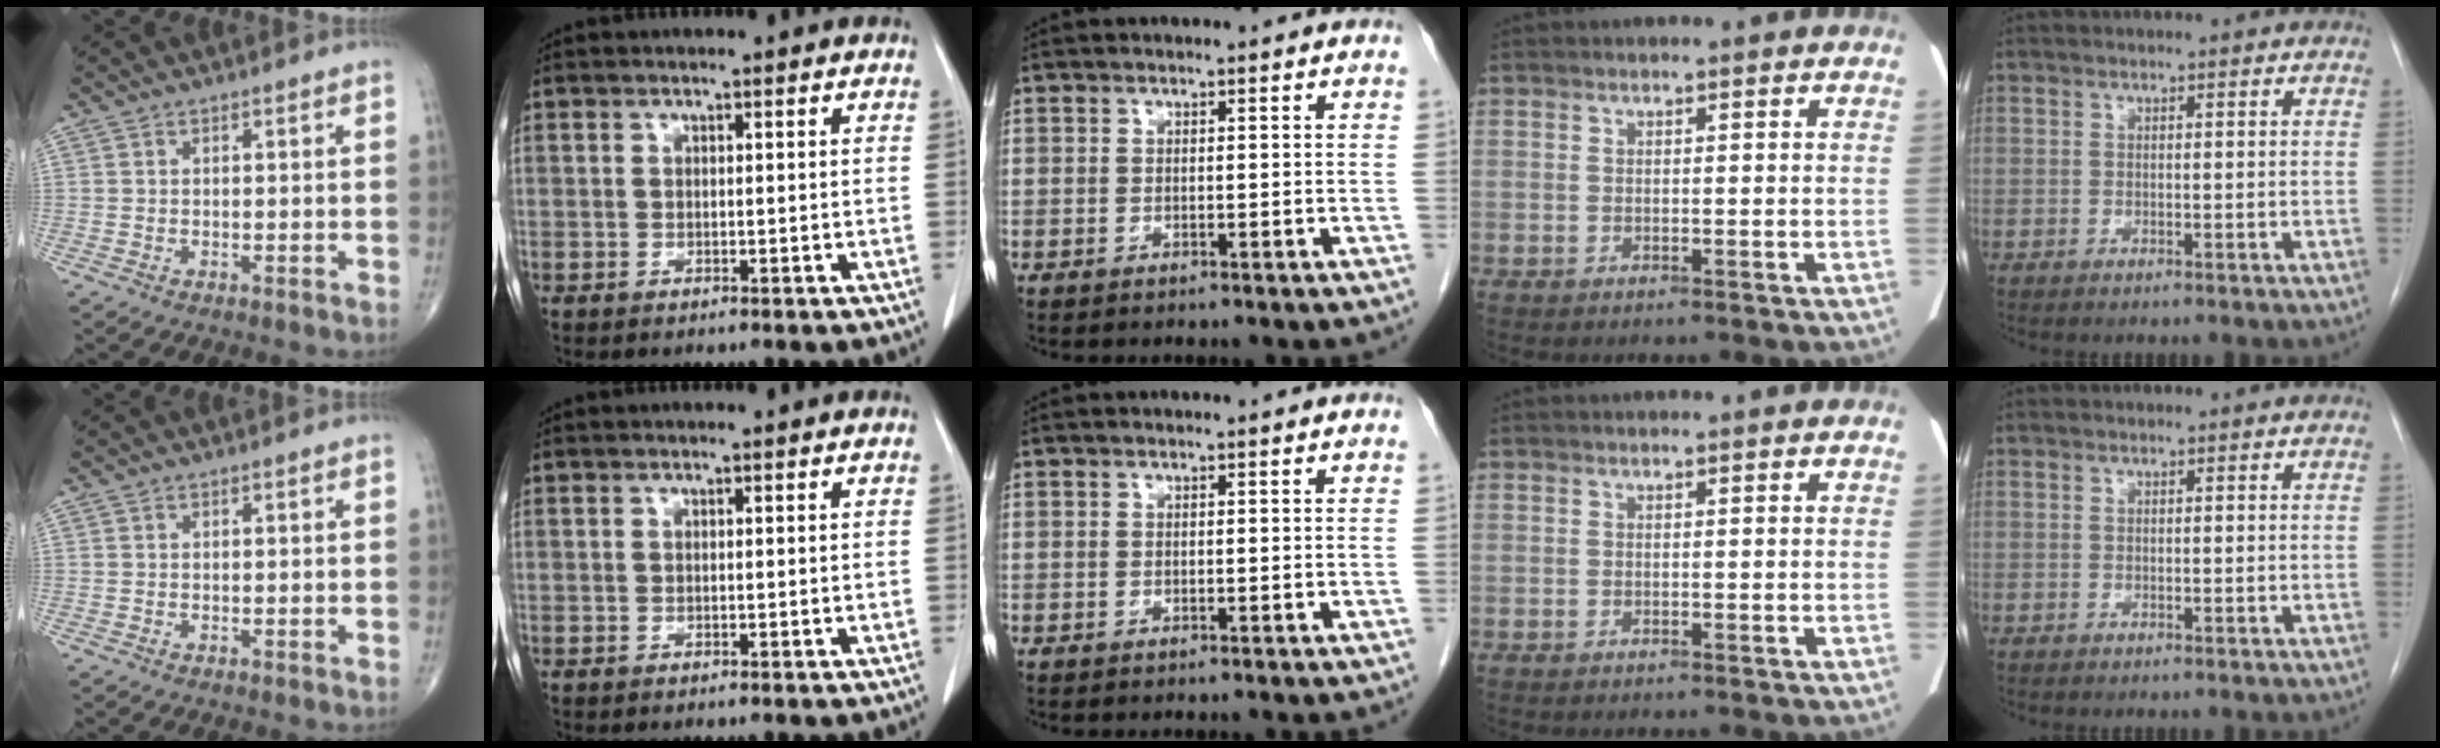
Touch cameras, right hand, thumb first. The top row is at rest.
{}